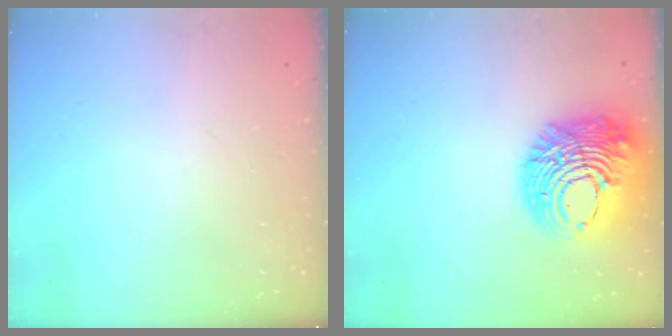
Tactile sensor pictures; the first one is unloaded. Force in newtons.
{"total": 18.9, "press": 18.8, "slide": 2.3}